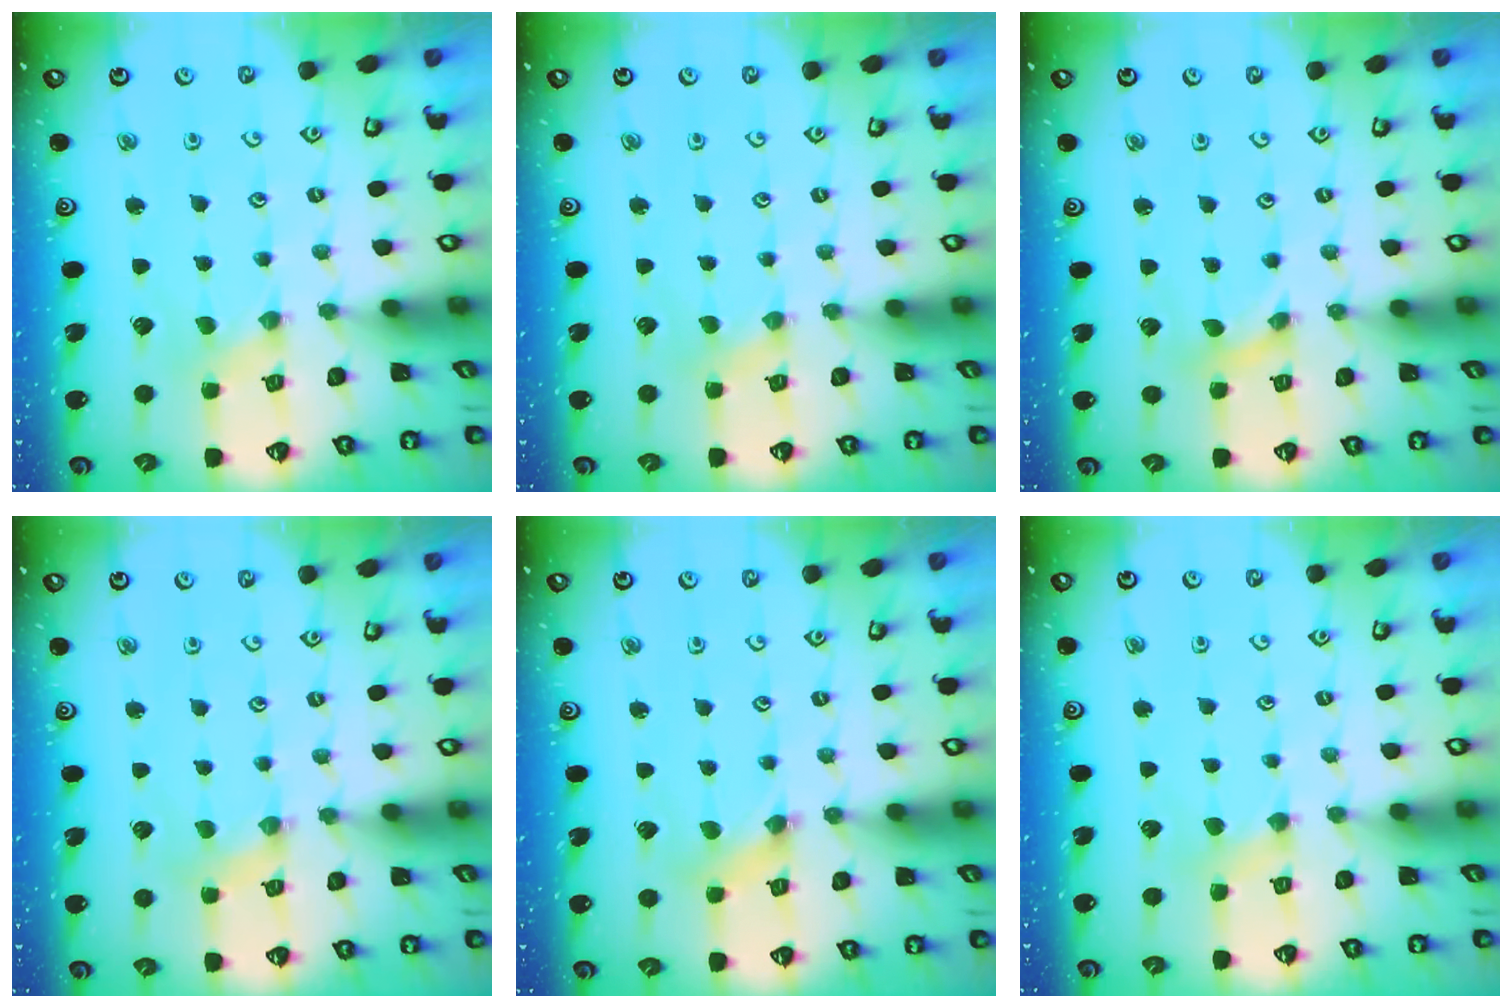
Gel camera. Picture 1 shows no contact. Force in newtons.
{"total": 1.9, "press": 1.8, "slide": 0.3}
{"total": 0.0}
{"total": 1.9, "press": 1.8, "slide": 0.4}
{"total": 1.4, "press": 1.4, "slide": 0.2}
{"total": 3.3, "press": 3.2, "slide": 0.7}